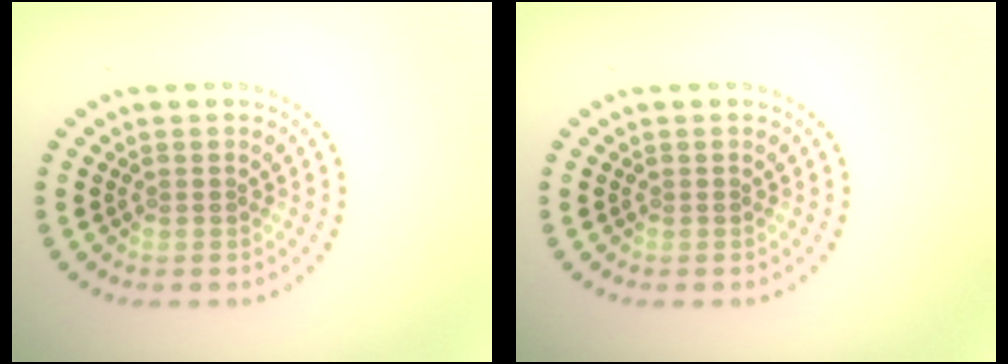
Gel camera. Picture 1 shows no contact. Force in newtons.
{"total": 0.0}